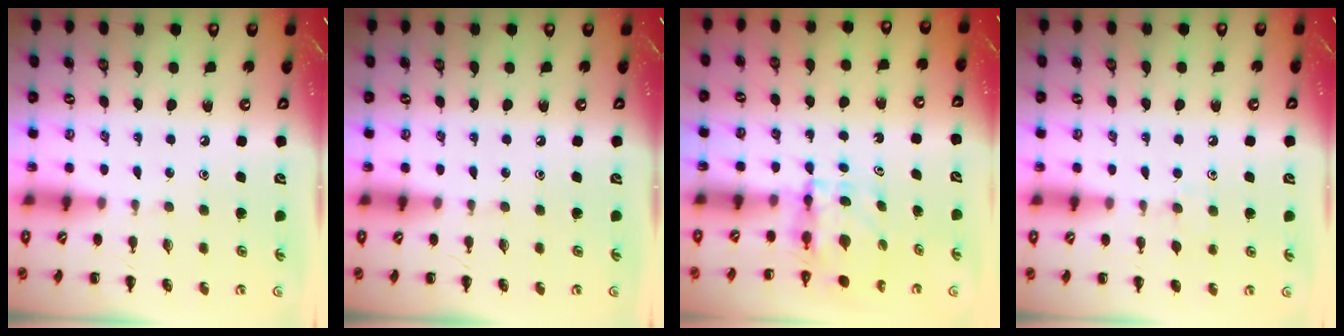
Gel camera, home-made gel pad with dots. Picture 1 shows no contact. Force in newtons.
{"total": 0.0}
{"total": 3.9, "press": 3.9, "slide": 0.3}
{"total": 5.4, "press": 5.1, "slide": 1.7}